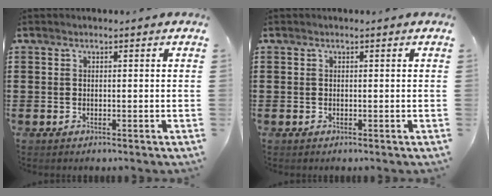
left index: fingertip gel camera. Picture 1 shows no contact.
{"total": 0.0}